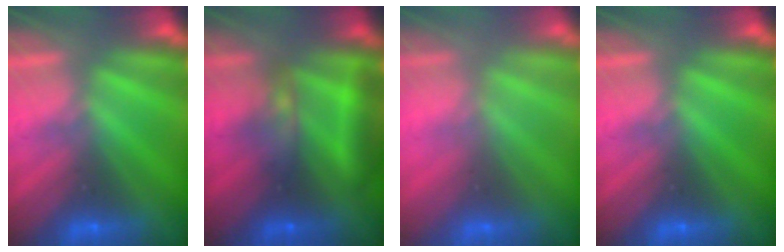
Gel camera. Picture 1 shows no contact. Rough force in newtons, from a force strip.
{"total": 8.5}
{"total": 2.5}
{"total": 0.0}